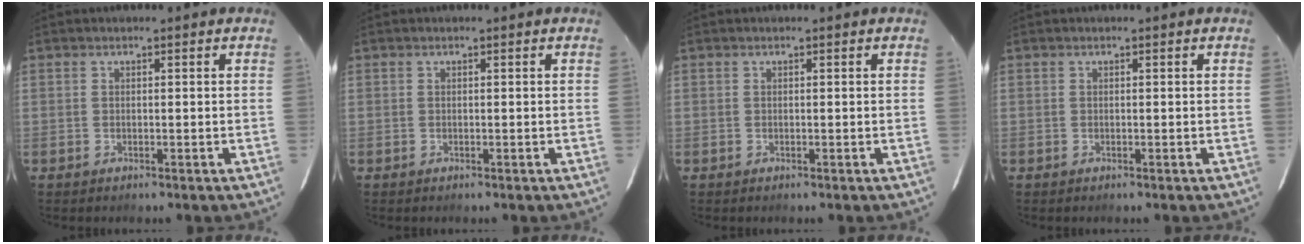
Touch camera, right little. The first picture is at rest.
{"total": 0.0}
{"total": 0.0}
{"total": 0.0}